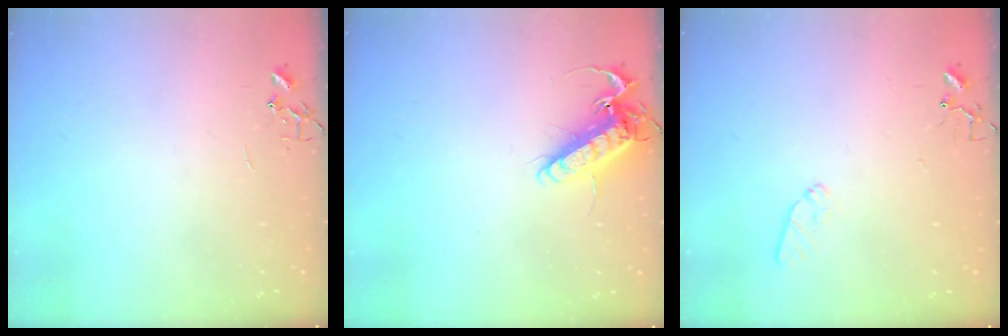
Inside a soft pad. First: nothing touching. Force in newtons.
{"total": 13.4, "press": 13.2, "slide": 2.1}
{"total": 7.6, "press": 7.6, "slide": 0.6}